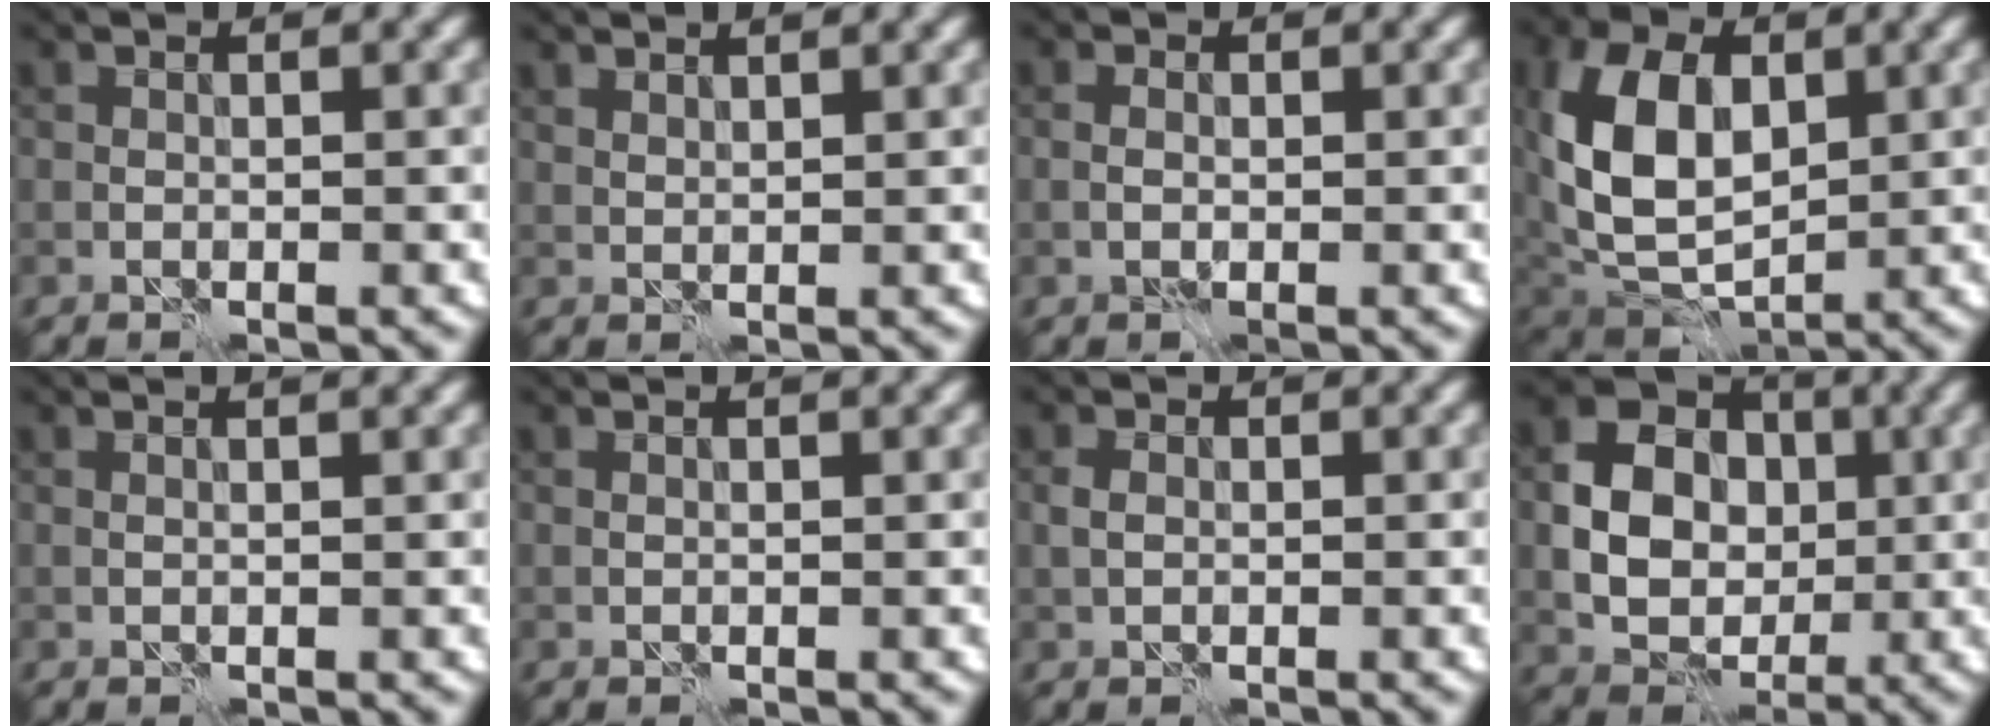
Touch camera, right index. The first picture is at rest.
{"total": 1.6, "force": [1.4, 0.3, 0.7], "torque": [-0.011, 0.001, 0.018]}
{"total": 1.5, "force": [-0.3, 0.9, 1.1], "torque": [-0.022, 0.002, -0.005]}
{"total": 9.8, "force": [1.5, 6.5, 7.2], "torque": [-0.158, 0.001, 0.022]}
{"total": 2.4, "force": [1.5, 1.0, 1.7], "torque": [-0.005, 0.010, -0.006]}
{"total": 1.2, "force": [0.8, 0.3, 0.8], "torque": [-0.009, -0.003, 0.003]}
{"total": 1.0, "force": [0.1, 0.8, 0.7], "torque": [-0.015, 0.003, 0.000]}
{"total": 7.6, "force": [0.0, 6.1, 4.4], "torque": [-0.079, 0.001, -0.005]}